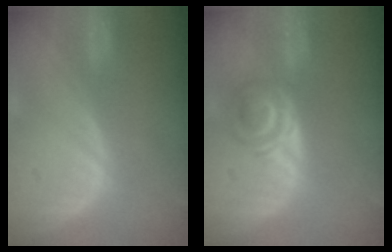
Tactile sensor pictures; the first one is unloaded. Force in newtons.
{"total": 5.9, "press": 4.9, "slide": 3.2}